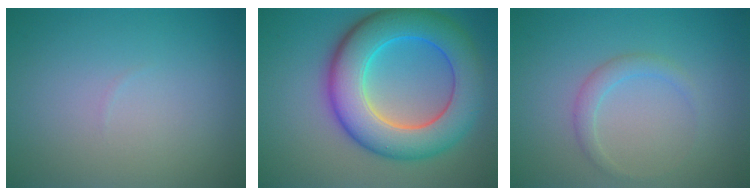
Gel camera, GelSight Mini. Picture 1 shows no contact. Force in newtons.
{"total": 10.0, "press": 10.0, "slide": 0.4}
{"total": 1.5, "press": 1.5, "slide": 0.1}